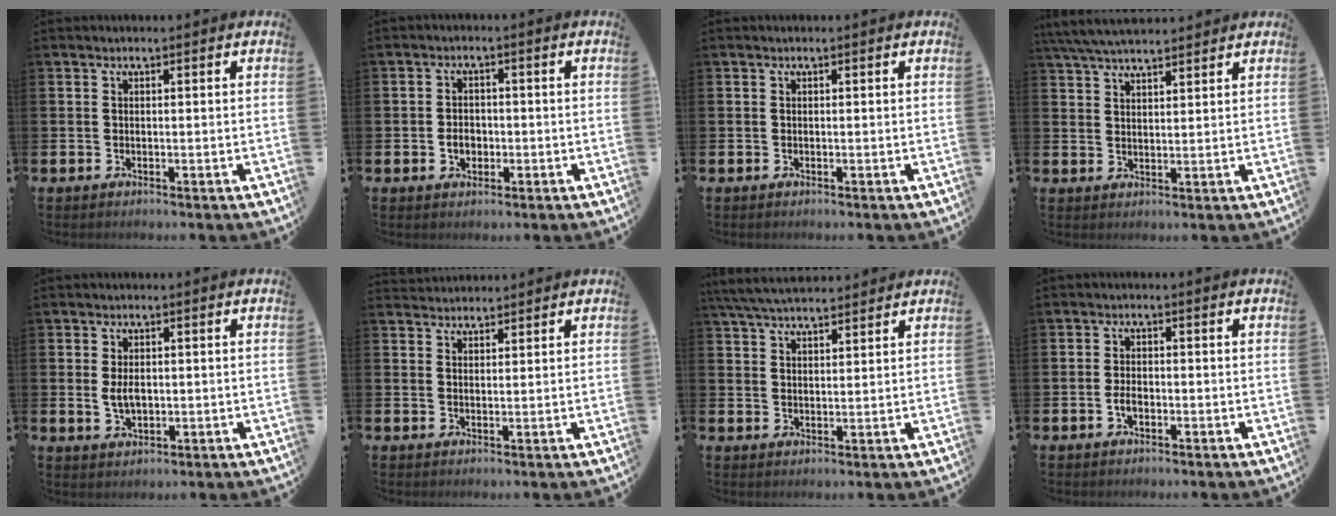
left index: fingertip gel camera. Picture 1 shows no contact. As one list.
[{"total": 2.6, "force": [-0.7, 2.0, 1.5], "torque": [-0.015, -0.001, -0.019]}, {"total": 0.0}, {"total": 5.4, "force": [5.1, 0.9, 1.7], "torque": [-0.050, -0.012, 0.095]}, {"total": 2.8, "force": [0.2, 1.7, 2.2], "torque": [-0.030, 0.000, -0.001]}, {"total": 2.3, "force": [2.3, 0.5, -0.1], "torque": [0.001, -0.008, 0.042]}, {"total": 5.3, "force": [5.0, 0.9, 1.5], "torque": [-0.047, -0.015, 0.094]}, {"total": 1.9, "force": [-0.6, 1.1, 1.4], "torque": [-0.020, 0.000, -0.014]}]